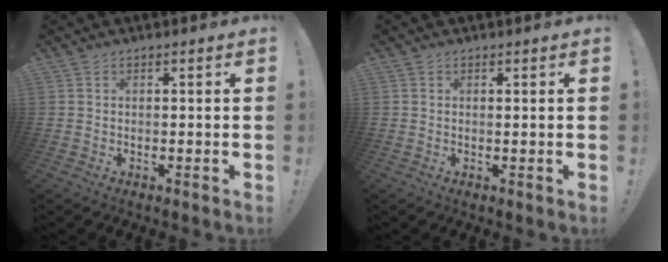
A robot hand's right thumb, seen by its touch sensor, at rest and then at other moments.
{"total": 0.5, "force": [0.4, -0.2, 0.3], "torque": [0.008, -0.006, 0.003]}